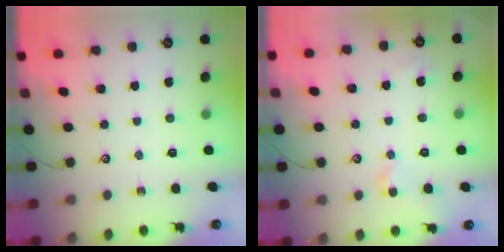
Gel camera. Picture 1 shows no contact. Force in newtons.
{"total": 1.7, "press": 1.6, "slide": 0.6}